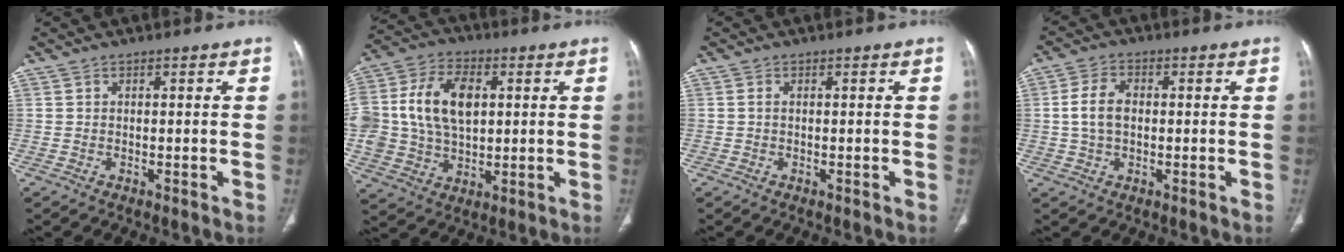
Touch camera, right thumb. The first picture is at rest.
{"total": 18.5, "force": [2.9, 12.5, 13.2], "torque": [-0.265, 0.010, 0.057]}
{"total": 0.7, "force": [0.1, 0.4, 0.6], "torque": [-0.016, 0.000, 0.001]}
{"total": 6.2, "force": [0.2, 4.1, 4.7], "torque": [-0.096, 0.014, 0.003]}